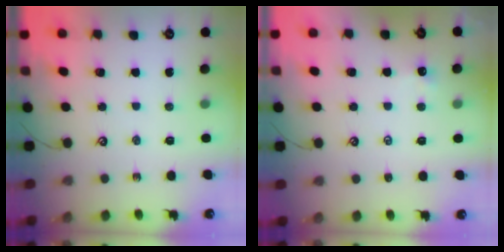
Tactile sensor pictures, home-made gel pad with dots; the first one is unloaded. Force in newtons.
{"total": 0.0}